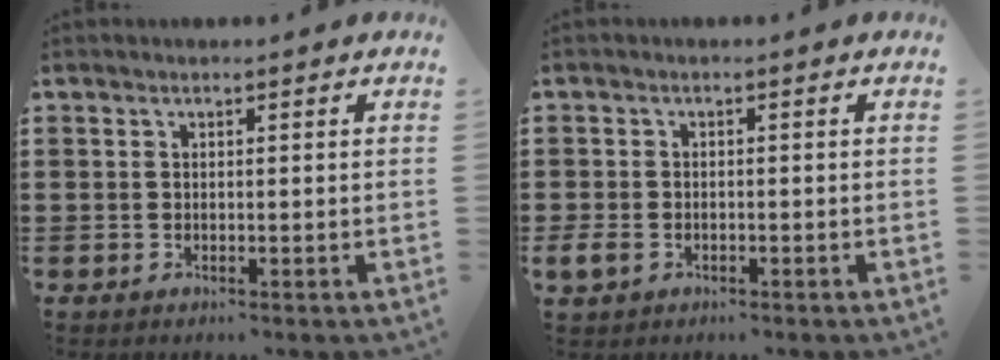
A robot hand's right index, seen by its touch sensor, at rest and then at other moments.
{"total": 1.9, "force": [-0.9, 1.3, 0.9], "torque": [-0.034, -0.005, -0.023]}